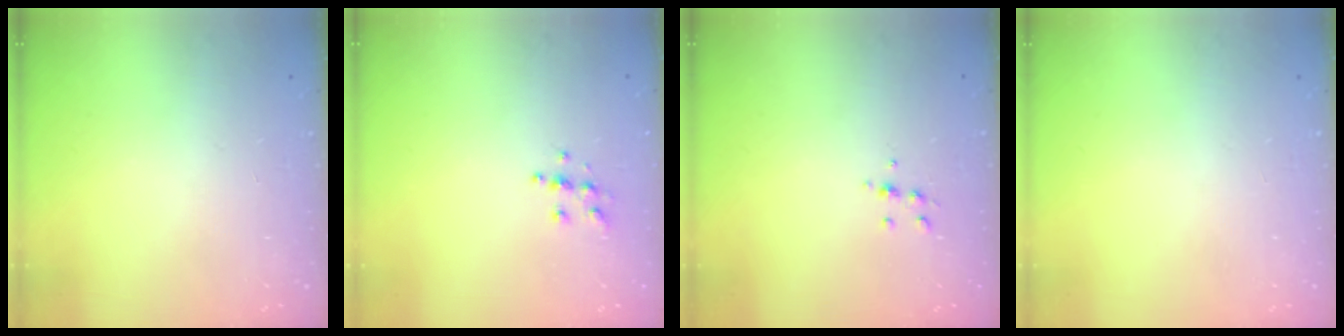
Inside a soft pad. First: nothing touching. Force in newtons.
{"total": 5.9, "press": 5.9, "slide": 0.6}
{"total": 5.4, "press": 5.4, "slide": 0.5}
{"total": 0.0}